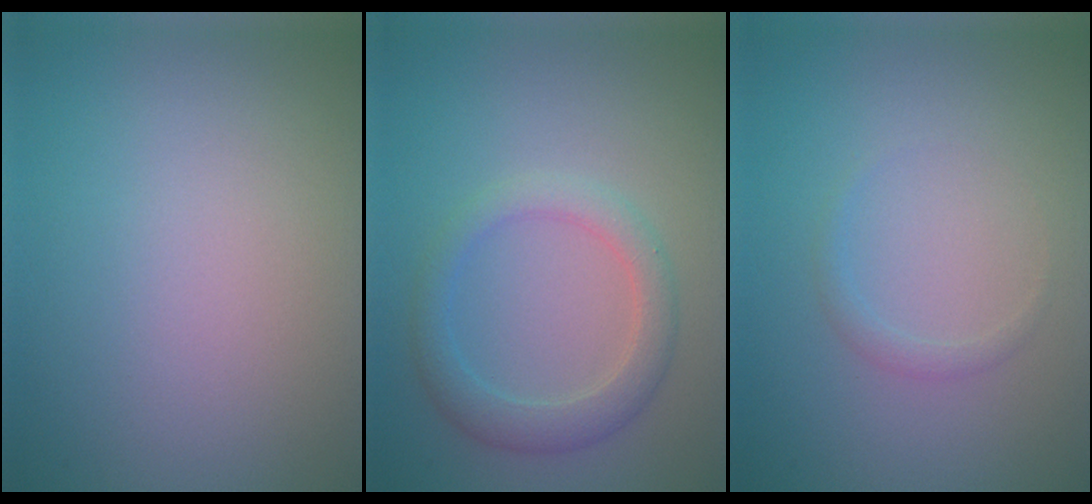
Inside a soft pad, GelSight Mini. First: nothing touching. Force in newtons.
{"total": 2.9, "press": 2.9, "slide": 0.2}
{"total": 0.8, "press": 0.8, "slide": 0.1}